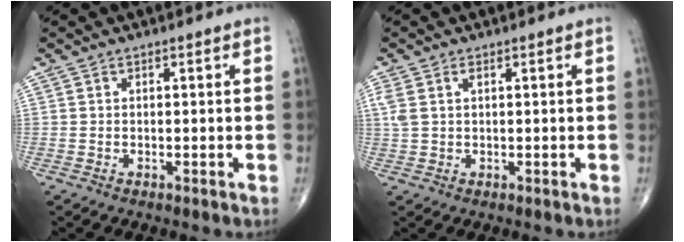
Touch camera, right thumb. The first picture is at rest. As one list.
[{"total": 3.5, "force": [1.1, 1.9, 2.7], "torque": [-0.080, 0.016, 0.029]}]